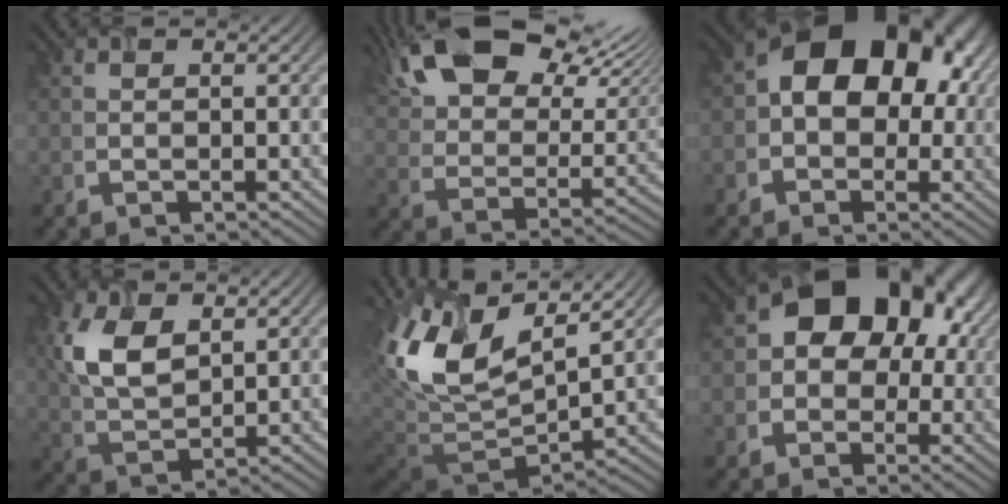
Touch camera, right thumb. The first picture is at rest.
{"total": 18.3, "force": [11.9, 8.7, 10.8], "torque": [-0.232, 0.035, 0.182]}
{"total": 13.6, "force": [1.3, 10.2, 8.9], "torque": [-0.090, 0.015, 0.004]}
{"total": 7.1, "force": [2.6, 3.8, 5.4], "torque": [-0.129, -0.002, 0.061]}
{"total": 13.0, "force": [4.3, 6.8, 10.3], "torque": [-0.226, 0.009, 0.081]}
{"total": 12.2, "force": [2.4, 9.5, 7.3], "torque": [-0.070, 0.017, 0.016]}